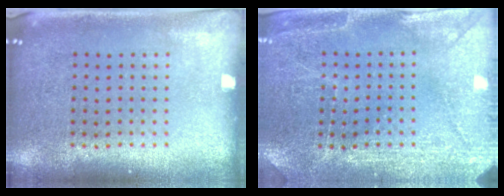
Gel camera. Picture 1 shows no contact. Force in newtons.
{"total": 2.8, "press": 2.8, "slide": 0.4}